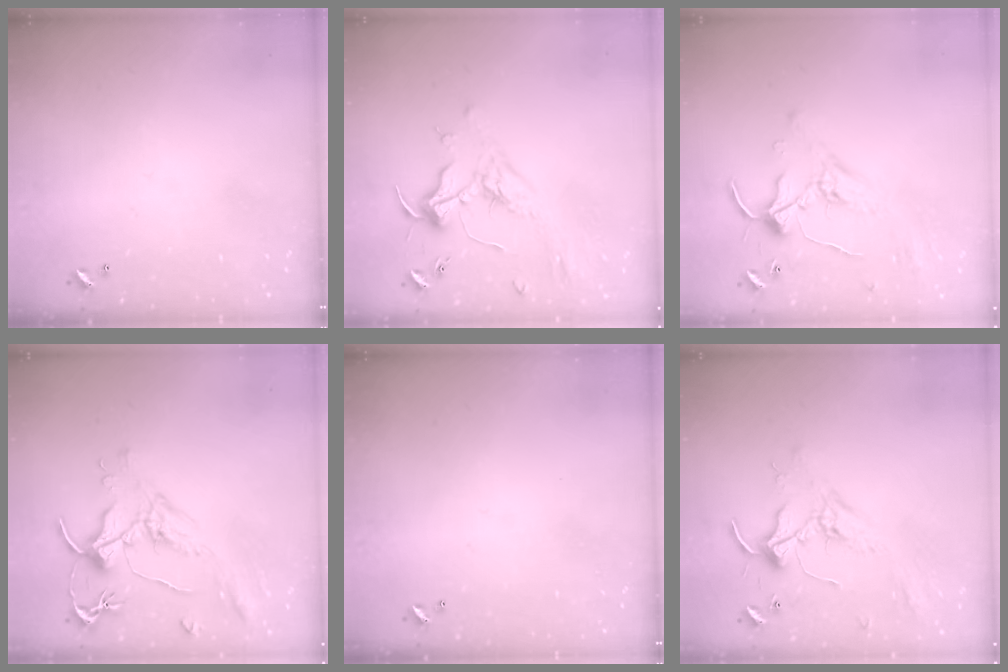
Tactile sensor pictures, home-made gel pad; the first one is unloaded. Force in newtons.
{"total": 2.0, "press": 1.9, "slide": 0.7}
{"total": 1.0, "press": 0.5, "slide": 0.8}
{"total": 1.6, "press": 1.4, "slide": 0.7}
{"total": 0.0}
{"total": 2.3, "press": 2.3, "slide": 0.5}